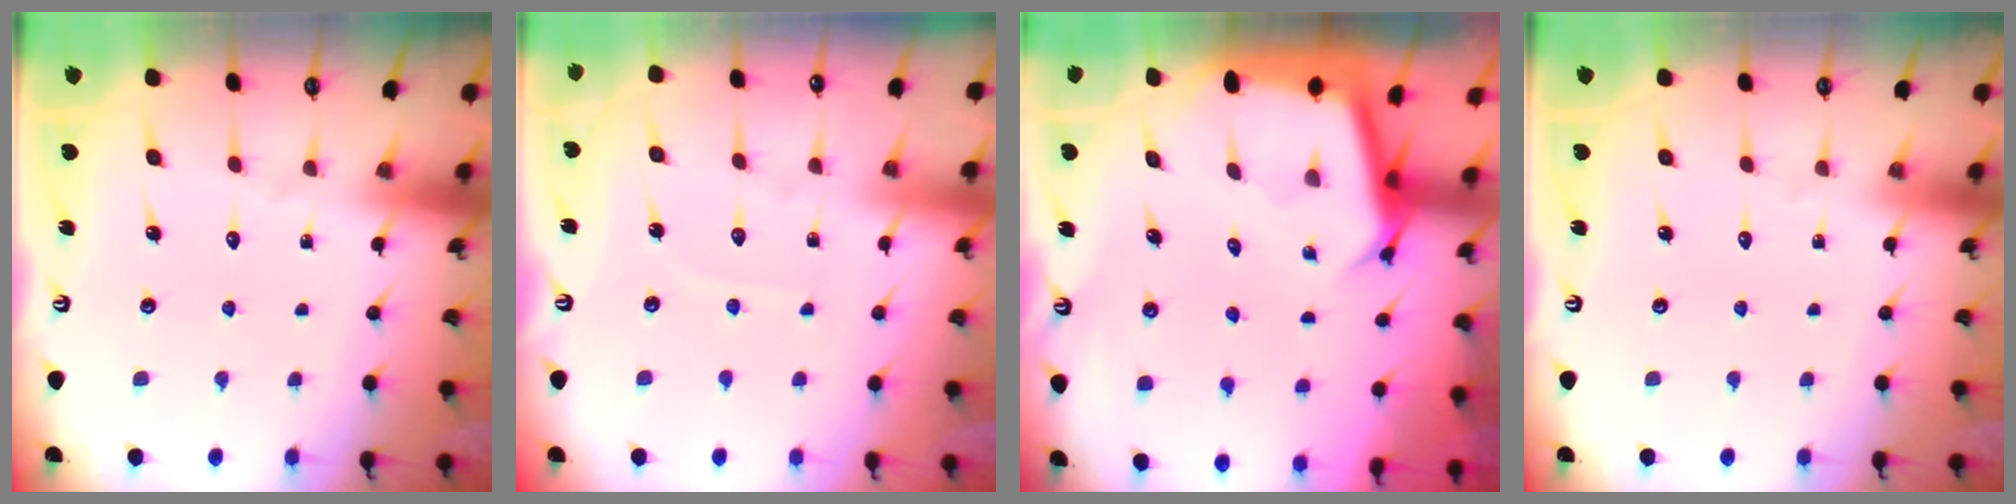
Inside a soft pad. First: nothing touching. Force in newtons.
{"total": 2.9, "press": 2.9, "slide": 0.4}
{"total": 4.6, "press": 4.5, "slide": 0.3}
{"total": 0.0}